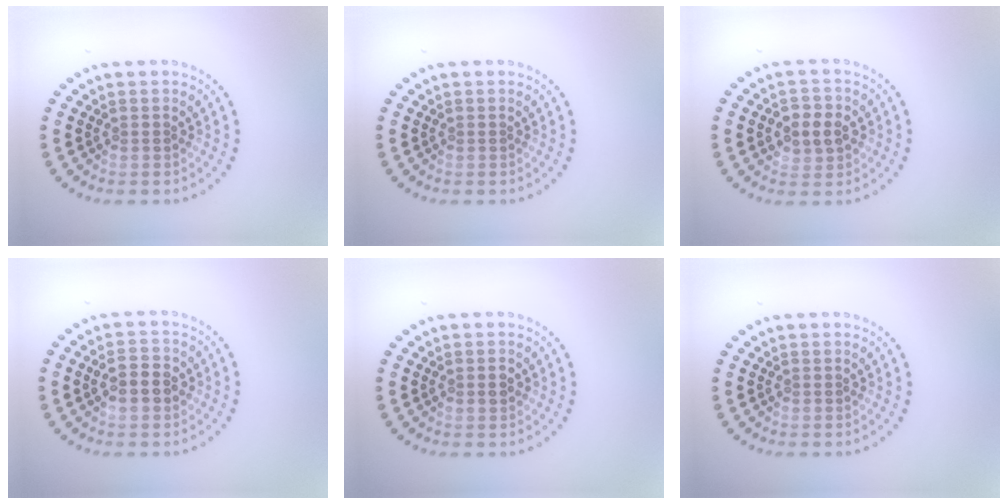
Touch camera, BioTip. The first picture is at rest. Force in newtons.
{"total": 0.0}
{"total": 2.8, "press": 2.8, "slide": 0.4}
{"total": 2.9, "press": 2.9, "slide": 0.1}
{"total": 1.3, "press": 1.3, "slide": 0.1}
{"total": 0.0}